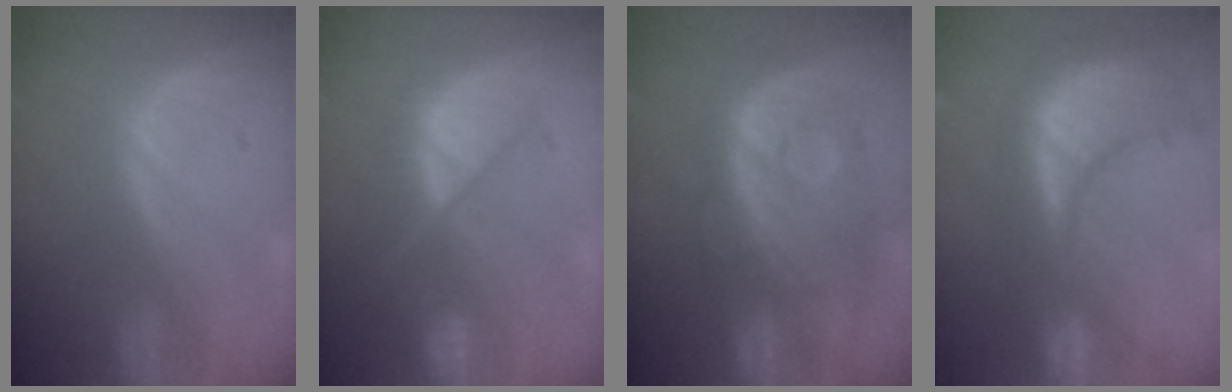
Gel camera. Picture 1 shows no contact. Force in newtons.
{"total": 9.6, "press": 8.2, "slide": 5.0}
{"total": 11.2, "press": 9.7, "slide": 5.6}
{"total": 14.0, "press": 12.0, "slide": 7.3}